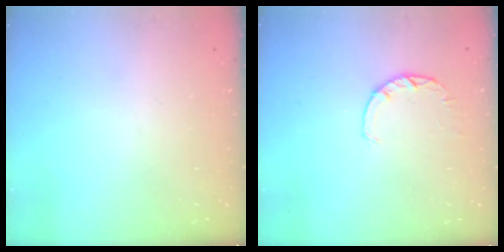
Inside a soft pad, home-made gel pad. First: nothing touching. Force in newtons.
{"total": 2.8, "press": 2.7, "slide": 0.5}